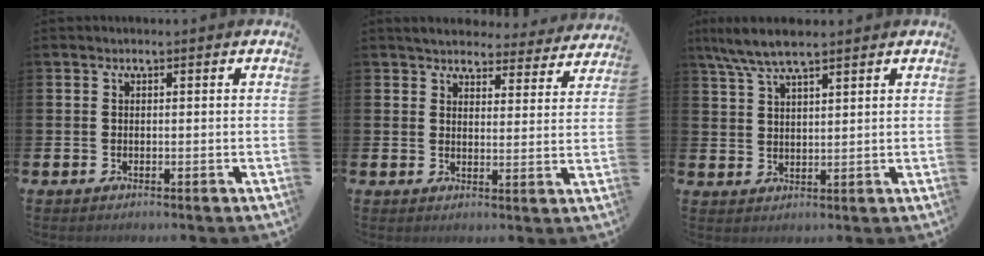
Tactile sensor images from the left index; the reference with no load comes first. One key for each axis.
{"total": 4.5, "fx": 4.3, "fy": 1.1, "fz": 0.4, "tx": -0.024, "ty": -0.027, "tz": 0.075}
{"total": 6.5, "fx": 5.5, "fy": 1.1, "fz": 3.3, "tx": -0.071, "ty": -0.014, "tz": 0.099}